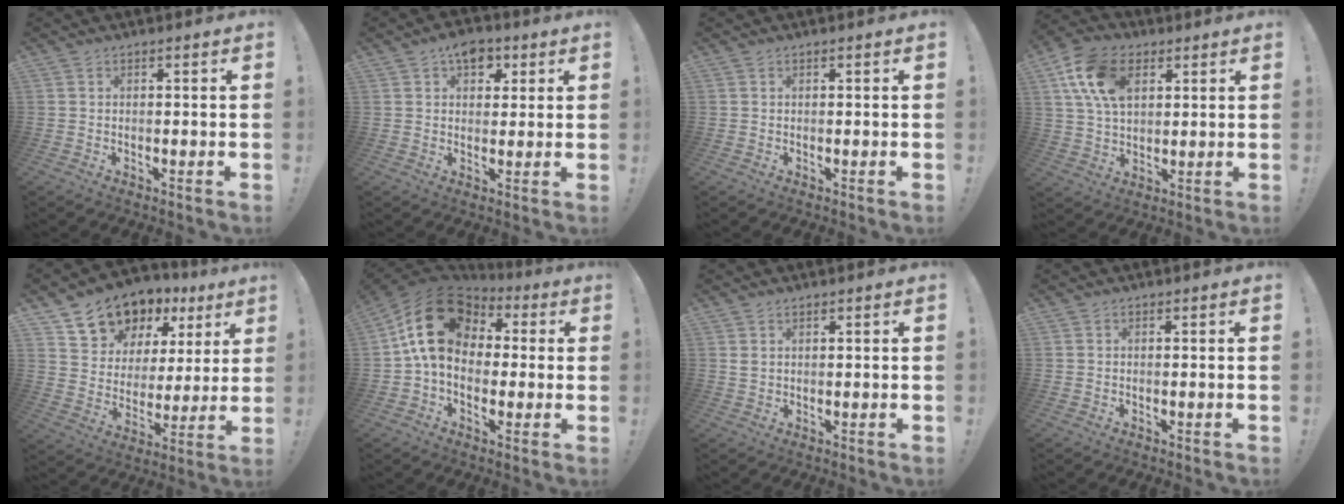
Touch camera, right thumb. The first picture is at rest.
{"total": 7.7, "force": [3.6, 5.4, 4.2], "torque": [-0.050, -0.005, 0.064]}
{"total": 0.0}
{"total": 15.5, "force": [5.8, 10.2, 10.1], "torque": [-0.186, -0.004, 0.113]}
{"total": 13.5, "force": [10.1, 8.4, 3.1], "torque": [-0.054, -0.078, 0.195]}
{"total": 19.3, "force": [3.8, 14.0, 12.8], "torque": [-0.216, 0.014, 0.078]}
{"total": 1.8, "force": [1.1, 1.1, 1.0], "torque": [-0.021, 0.001, 0.021]}
{"total": 0.0}